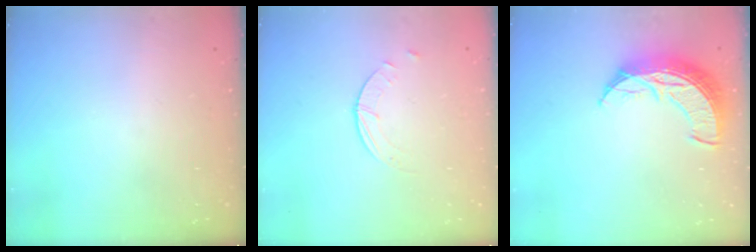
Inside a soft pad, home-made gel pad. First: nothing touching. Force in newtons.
{"total": 0.9, "press": 0.9, "slide": 0.2}
{"total": 11.2, "press": 11.1, "slide": 0.9}